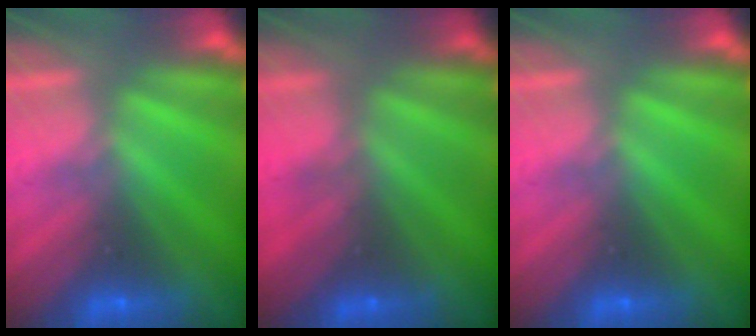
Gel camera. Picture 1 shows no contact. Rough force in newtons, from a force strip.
{"total": 2.1}
{"total": 0.0}